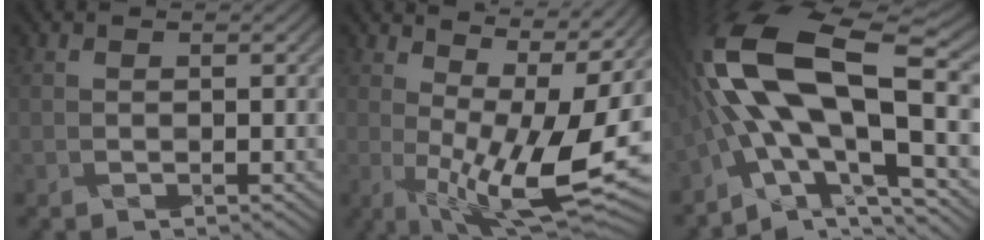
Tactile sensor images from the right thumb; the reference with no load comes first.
{"total": 14.0, "force": [2.4, 4.8, 12.9], "torque": [-0.194, 0.009, 0.060]}
{"total": 17.7, "force": [-1.8, 6.6, 16.4], "torque": [-0.312, 0.018, -0.042]}